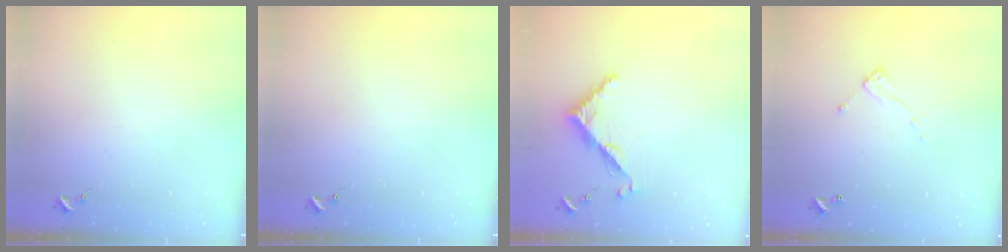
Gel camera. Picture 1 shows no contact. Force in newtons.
{"total": 0.0}
{"total": 7.2, "press": 7.2, "slide": 0.3}
{"total": 6.9, "press": 6.9, "slide": 0.4}